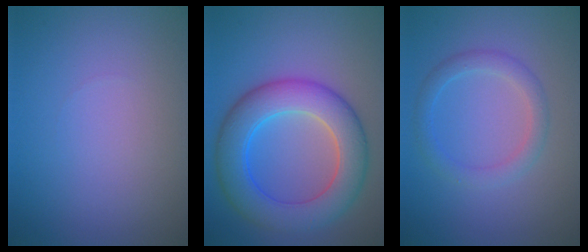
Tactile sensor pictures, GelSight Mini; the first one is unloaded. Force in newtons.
{"total": 8.0, "press": 8.0, "slide": 0.1}
{"total": 2.4, "press": 2.3, "slide": 0.1}